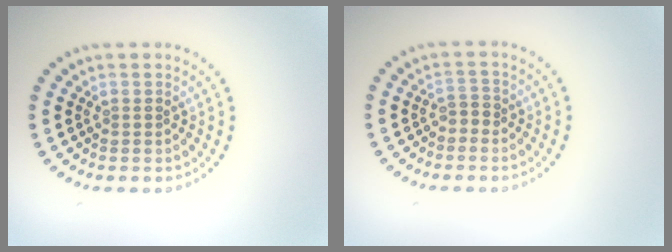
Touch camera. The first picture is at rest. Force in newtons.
{"total": 1.1, "press": 0.8, "slide": 0.7}